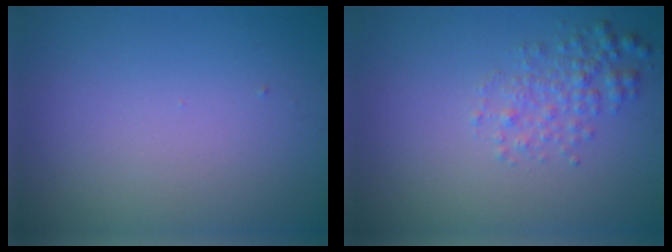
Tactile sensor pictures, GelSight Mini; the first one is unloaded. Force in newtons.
{"total": 2.4, "press": 2.4, "slide": 0.1}